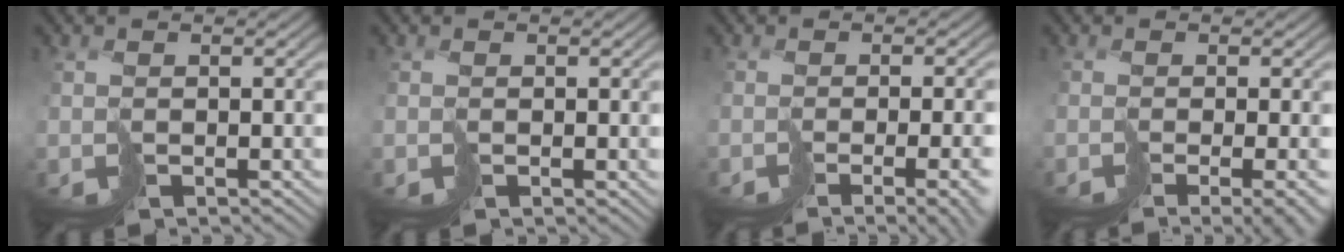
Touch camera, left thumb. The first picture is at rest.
{"total": 0.0}
{"total": 7.7, "force": [-3.5, 2.3, 6.5], "torque": [-0.065, -0.028, -0.011]}
{"total": 6.1, "force": [-3.2, 1.6, 5.0], "torque": [-0.055, -0.017, -0.016]}